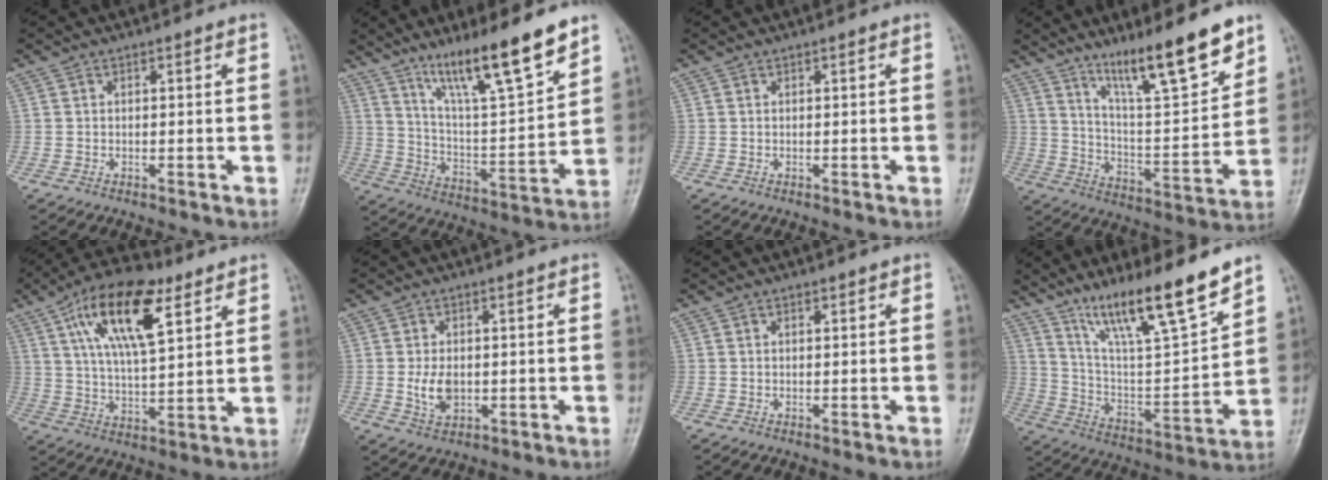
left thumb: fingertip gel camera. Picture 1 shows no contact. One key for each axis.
{"total": 16.8, "fx": 11.8, "fy": 2.4, "fz": 11.7, "tx": -0.181, "ty": -0.070, "tz": 0.212}
{"total": 0.0}
{"total": 16.5, "fx": 11.6, "fy": 2.9, "fz": 11.4, "tx": -0.162, "ty": -0.075, "tz": 0.202}
{"total": 16.5, "fx": 7.6, "fy": 6.7, "fz": 13.0, "tx": -0.208, "ty": -0.014, "tz": 0.132}
{"total": 5.1, "fx": -0.3, "fy": 3.3, "fz": 3.8, "tx": -0.064, "ty": -0.005, "tz": 0.001}
{"total": 0.5, "fx": 0.3, "fy": 0.3, "fz": 0.4, "tx": -0.005, "ty": 0.000, "tz": 0.003}
{"total": 18.2, "fx": 13.2, "fy": 2.5, "fz": 12.3, "tx": -0.185, "ty": -0.074, "tz": 0.238}